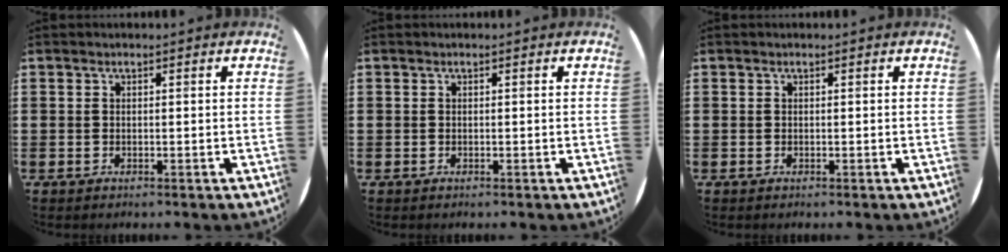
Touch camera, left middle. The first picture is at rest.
{"total": 0.0}
{"total": 0.0}